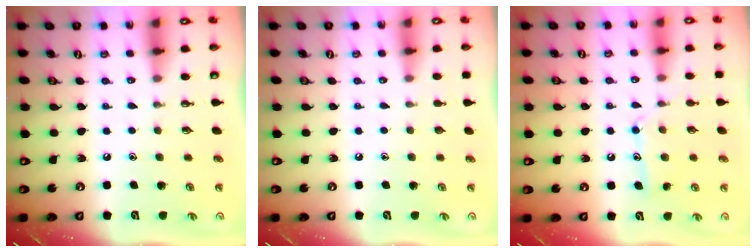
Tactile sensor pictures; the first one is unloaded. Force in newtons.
{"total": 0.0}
{"total": 11.1, "press": 11.1, "slide": 0.6}